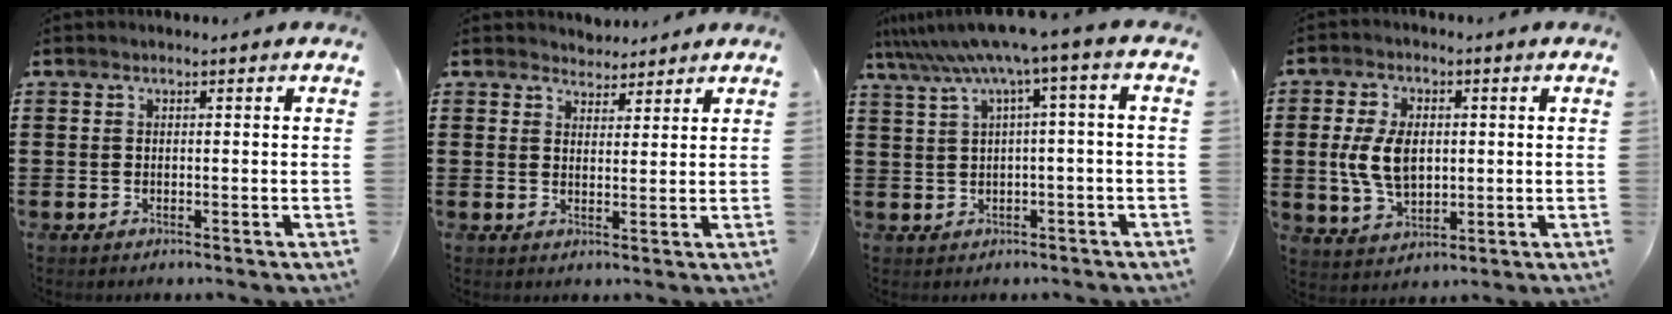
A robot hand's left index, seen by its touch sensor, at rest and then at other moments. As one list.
[{"total": 2.8, "force": [2.6, 1.0, -0.4], "torque": [-0.003, -0.003, 0.050]}, {"total": 6.4, "force": [2.0, -0.5, 6.0], "torque": [-0.118, -0.020, 0.031]}, {"total": 7.7, "force": [0.6, 4.8, 6.0], "torque": [-0.141, 0.003, 0.003]}]